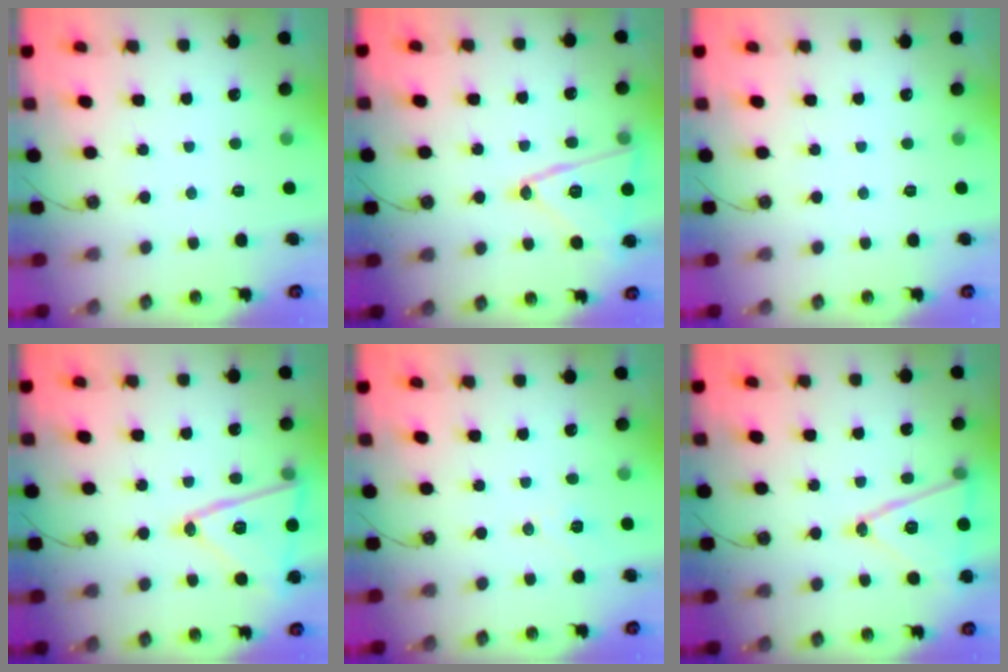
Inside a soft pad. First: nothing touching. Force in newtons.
{"total": 16.1, "press": 16.1, "slide": 0.6}
{"total": 0.0}
{"total": 16.9, "press": 16.7, "slide": 2.0}
{"total": 7.7, "press": 6.4, "slide": 4.3}
{"total": 15.4, "press": 15.0, "slide": 3.4}